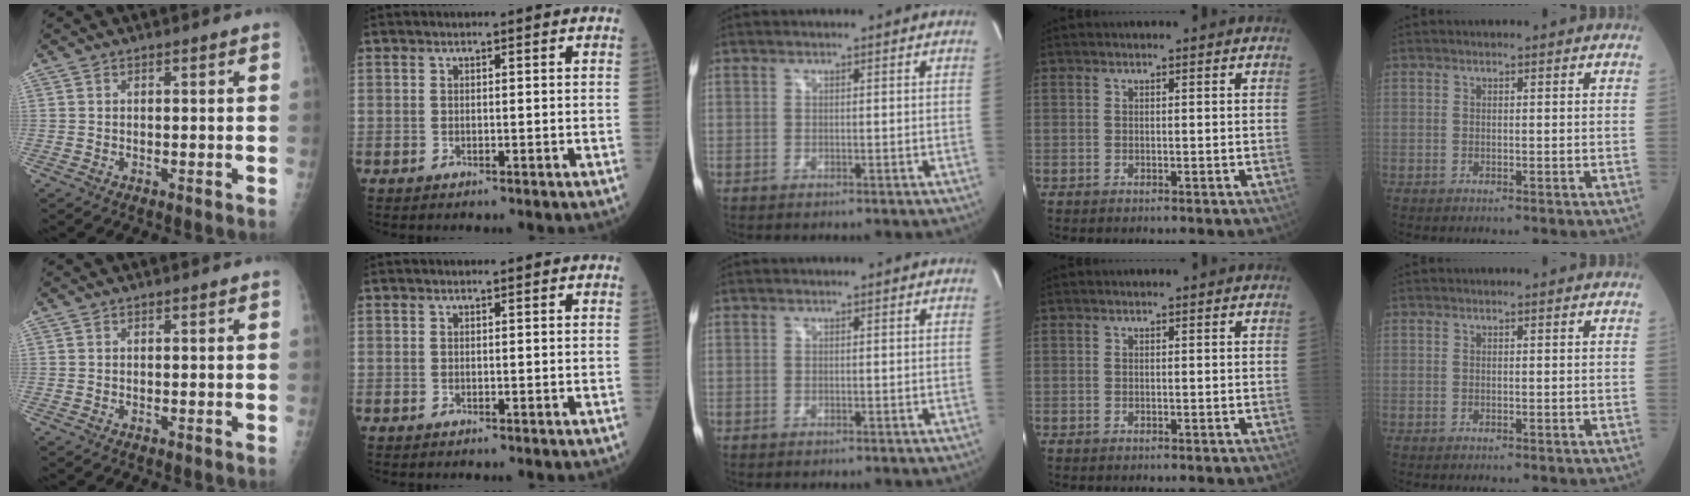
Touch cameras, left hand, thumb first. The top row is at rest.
{}